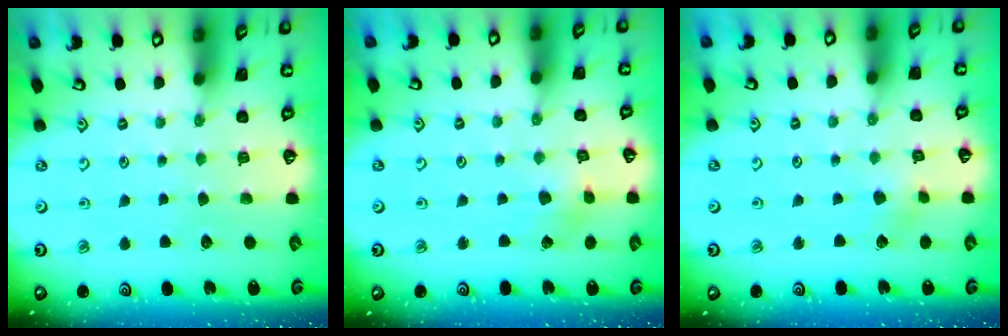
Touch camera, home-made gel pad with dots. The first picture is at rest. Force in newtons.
{"total": 2.9, "press": 2.8, "slide": 0.2}
{"total": 2.9, "press": 2.9, "slide": 0.3}